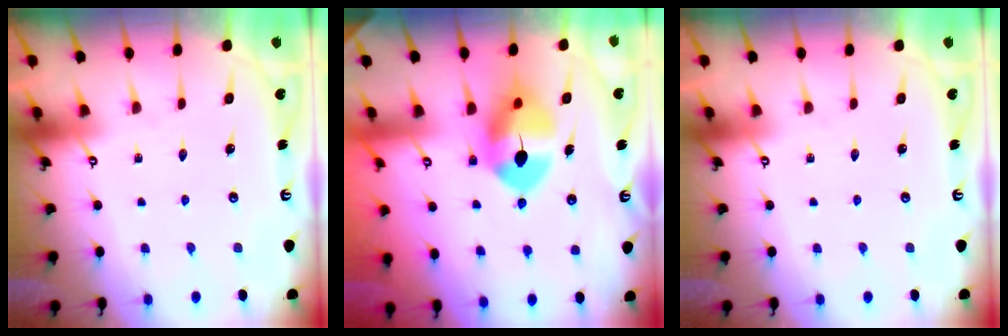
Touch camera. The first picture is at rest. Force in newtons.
{"total": 9.4, "press": 9.3, "slide": 1.1}
{"total": 0.0}